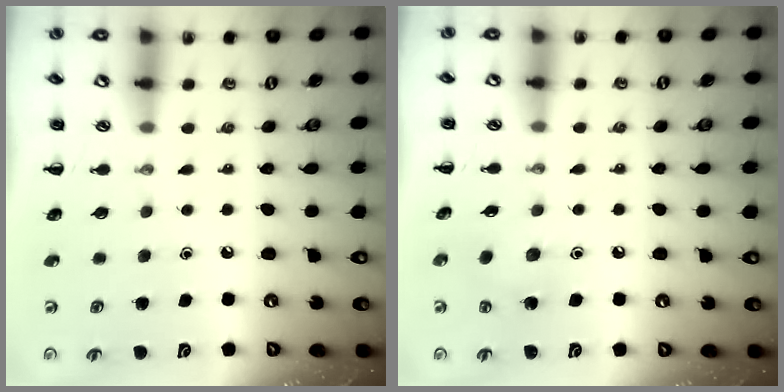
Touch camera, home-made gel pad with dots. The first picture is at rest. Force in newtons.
{"total": 6.2, "press": 6.0, "slide": 1.7}